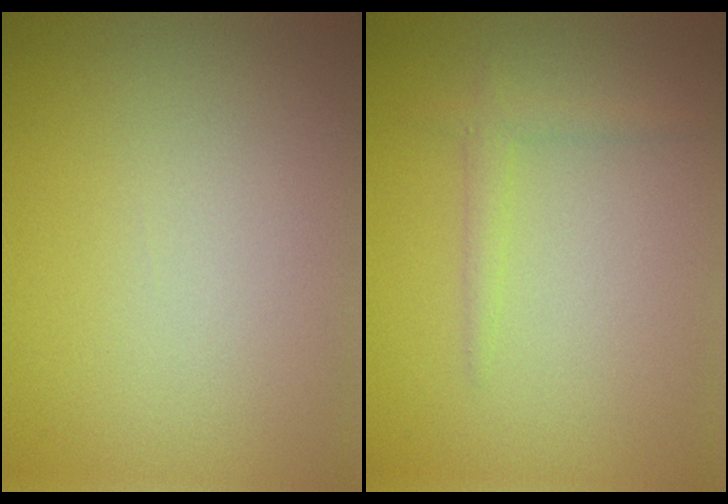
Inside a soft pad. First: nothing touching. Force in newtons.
{"total": 1.3, "press": 1.3, "slide": 0.1}